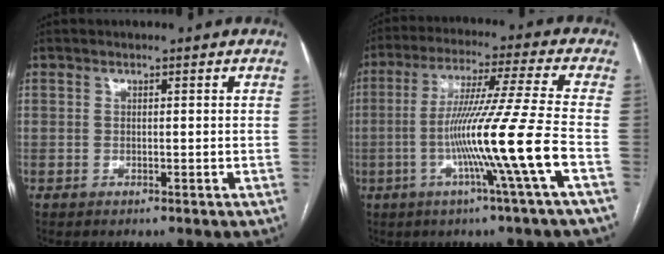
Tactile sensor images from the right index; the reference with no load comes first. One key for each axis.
{"total": 14.4, "fx": -4.2, "fy": -3.2, "fz": 13.4, "tx": -0.240, "ty": -0.013, "tz": -0.081}